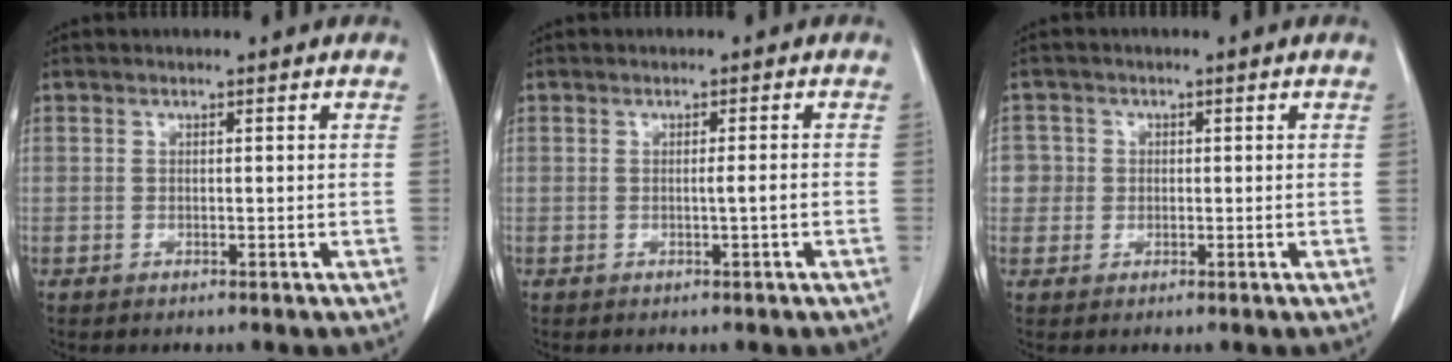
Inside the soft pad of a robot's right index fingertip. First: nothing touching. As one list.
[{"total": 1.3, "force": [-0.4, -0.3, 1.2], "torque": [-0.021, -0.002, -0.006]}, {"total": 2.8, "force": [0.1, 2.8, 0.0], "torque": [0.017, 0.008, -0.001]}]